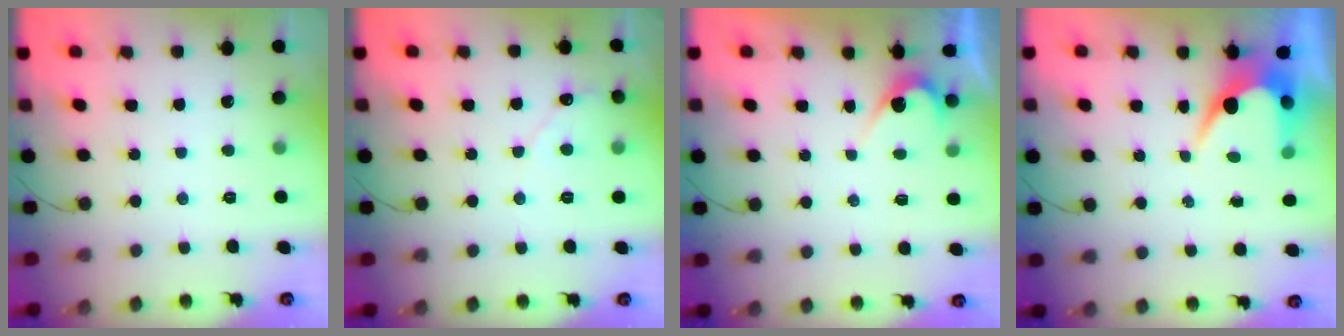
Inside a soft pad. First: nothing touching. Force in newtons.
{"total": 3.7, "press": 3.7, "slide": 0.4}
{"total": 3.1, "press": 3.1, "slide": 0.2}
{"total": 6.4, "press": 6.4, "slide": 0.4}